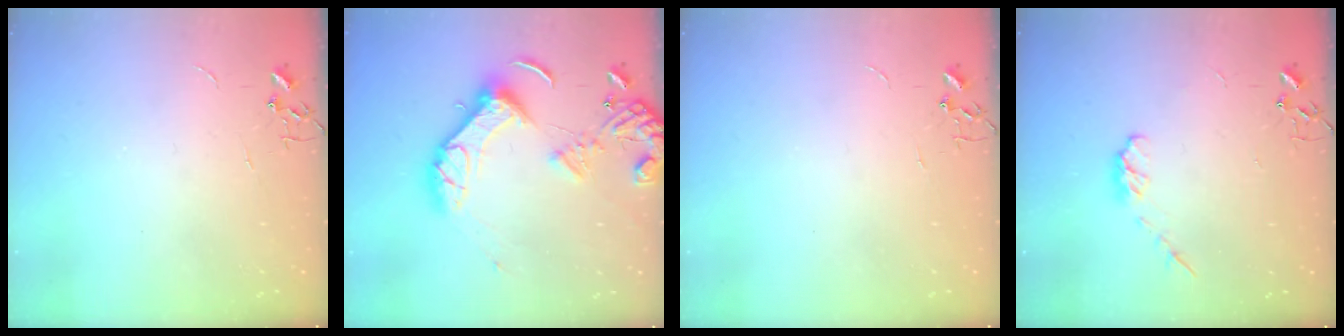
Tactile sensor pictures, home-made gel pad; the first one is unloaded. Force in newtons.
{"total": 14.1, "press": 13.8, "slide": 2.9}
{"total": 0.0}
{"total": 5.8, "press": 5.8, "slide": 0.4}